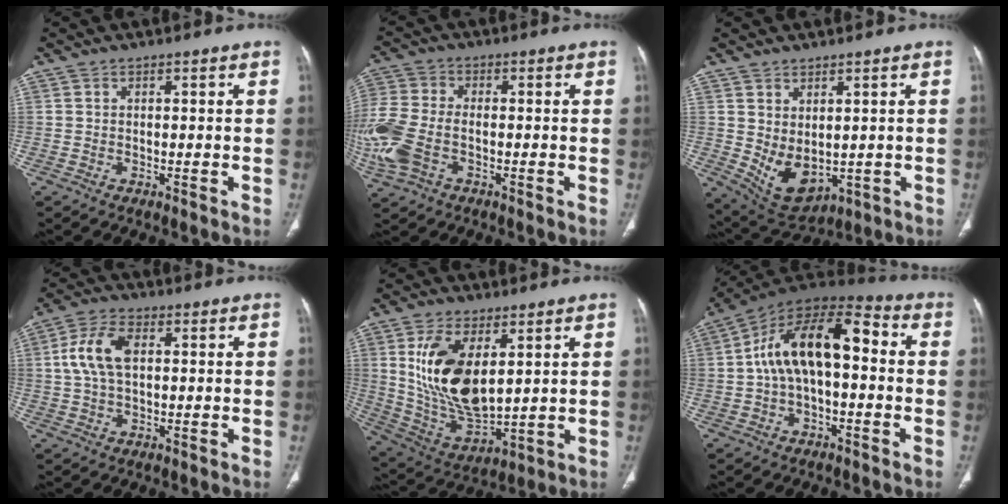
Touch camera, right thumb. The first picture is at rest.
{"total": 14.0, "force": [-3.7, 8.8, 10.3], "torque": [-0.273, 0.006, -0.070]}
{"total": 8.4, "force": [-0.1, 5.1, 6.6], "torque": [-0.098, -0.011, 0.029]}
{"total": 8.3, "force": [1.4, 4.6, 6.7], "torque": [-0.146, 0.017, 0.026]}
{"total": 16.7, "force": [4.5, 8.4, 13.7], "torque": [-0.251, -0.025, 0.103]}
{"total": 16.5, "force": [0.6, 8.3, 14.2], "torque": [-0.232, 0.049, -0.002]}